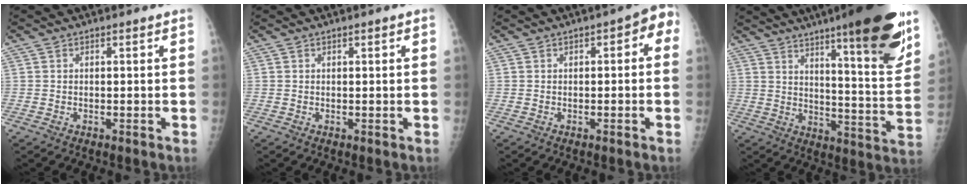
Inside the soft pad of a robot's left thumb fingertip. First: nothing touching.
{"total": 0.0}
{"total": 4.2, "force": [0.0, 2.3, 3.5], "torque": [-0.015, 0.020, -0.010]}
{"total": 23.7, "force": [15.1, 3.4, 18.0], "torque": [-0.228, -0.070, 0.216]}